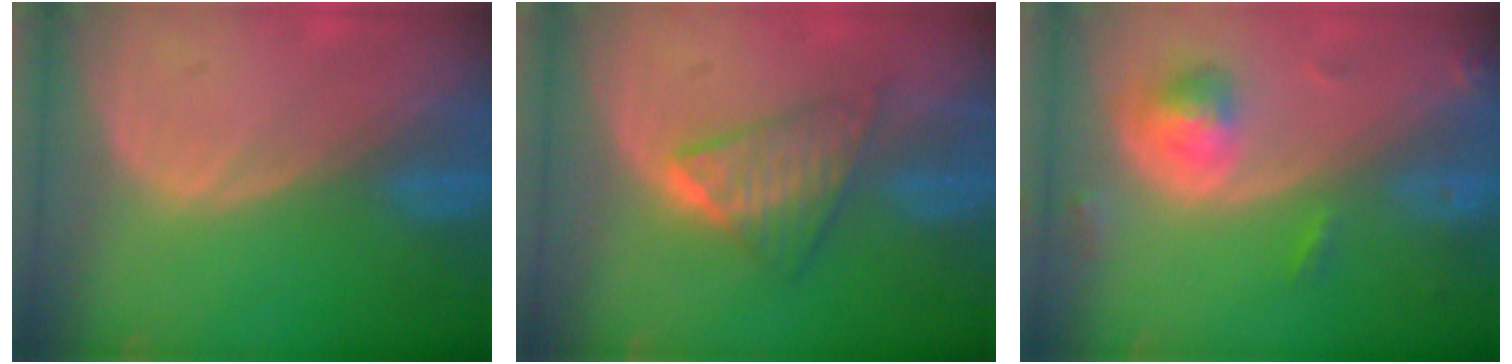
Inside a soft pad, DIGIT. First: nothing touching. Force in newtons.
{"total": 5.9, "press": 5.8, "slide": 0.8}
{"total": 4.8, "press": 4.6, "slide": 1.1}